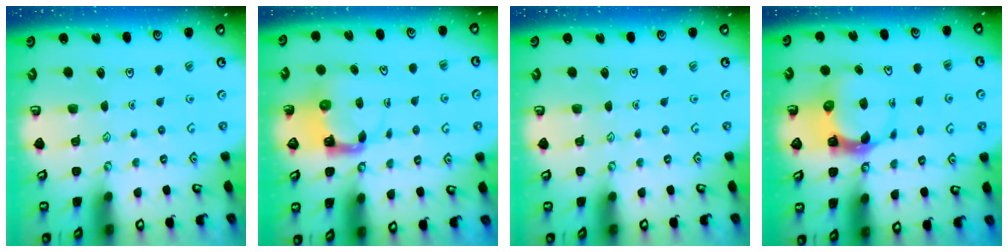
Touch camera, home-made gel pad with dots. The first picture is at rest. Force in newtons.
{"total": 4.0, "press": 3.9, "slide": 0.7}
{"total": 0.0}
{"total": 5.1, "press": 5.0, "slide": 0.7}